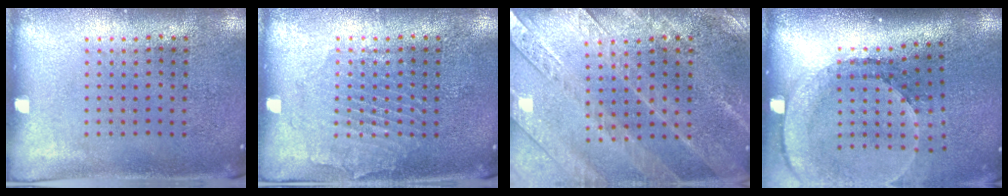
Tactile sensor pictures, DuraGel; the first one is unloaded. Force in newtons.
{"total": 1.4, "press": 1.4, "slide": 0.0}
{"total": 2.8, "press": 2.7, "slide": 0.6}
{"total": 2.6, "press": 1.8, "slide": 1.9}